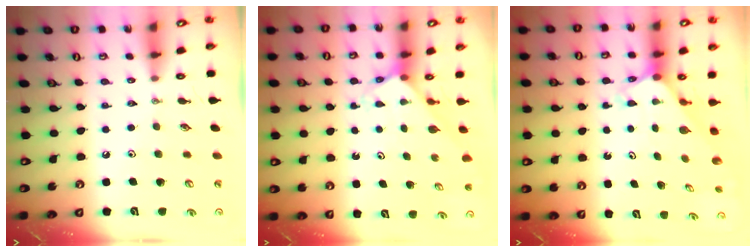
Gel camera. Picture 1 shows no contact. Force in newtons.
{"total": 2.4, "press": 2.4, "slide": 0.2}
{"total": 2.3, "press": 2.3, "slide": 0.2}